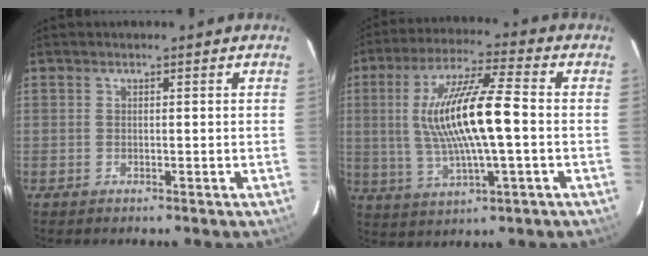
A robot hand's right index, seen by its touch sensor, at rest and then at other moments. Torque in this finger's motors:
{"motor_torque": [0.72, -0.08, 1.05, 0.21]}